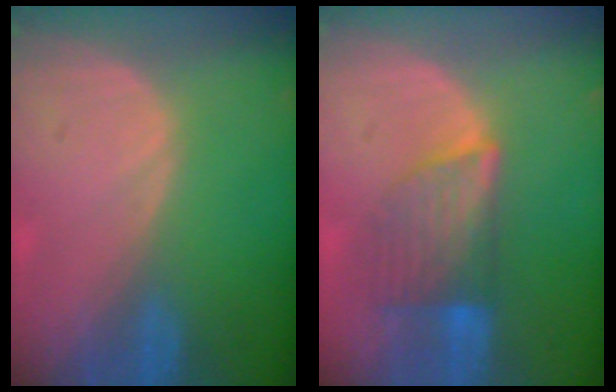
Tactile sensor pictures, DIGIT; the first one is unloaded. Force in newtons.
{"total": 6.9, "press": 6.4, "slide": 2.6}